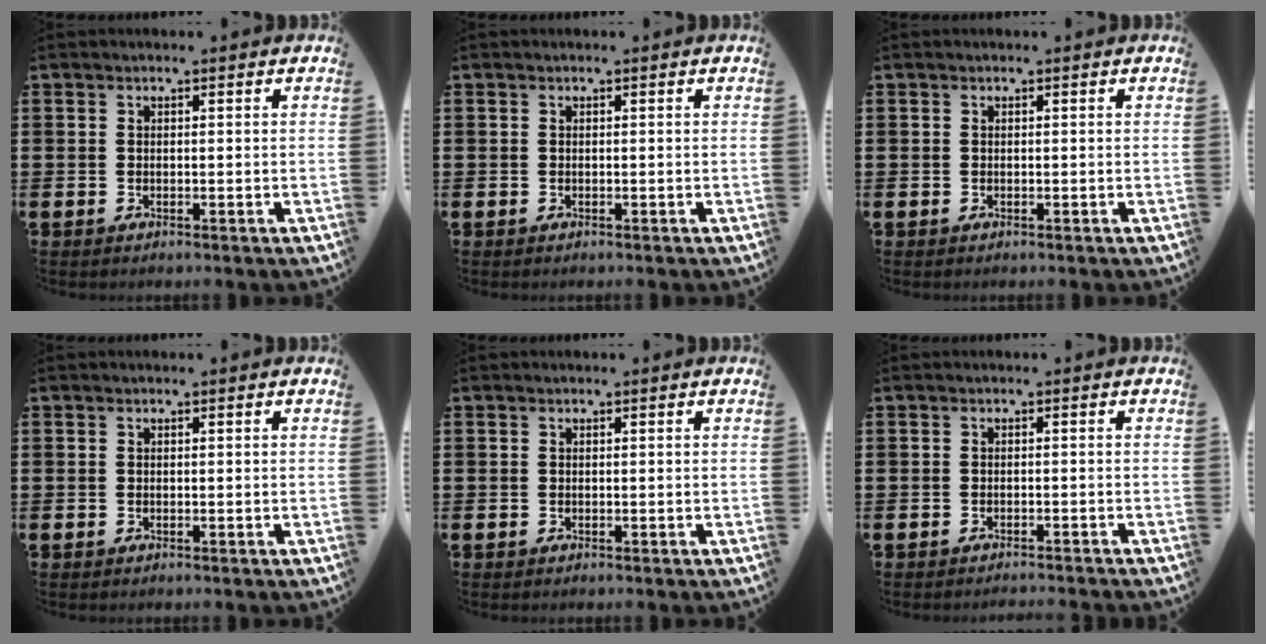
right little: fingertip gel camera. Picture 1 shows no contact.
{"total": 0.0}
{"total": 0.0}
{"total": 0.0}
{"total": 0.0}
{"total": 0.8, "force": [-0.8, -0.2, 0.0], "torque": [-0.001, 0.000, -0.016]}